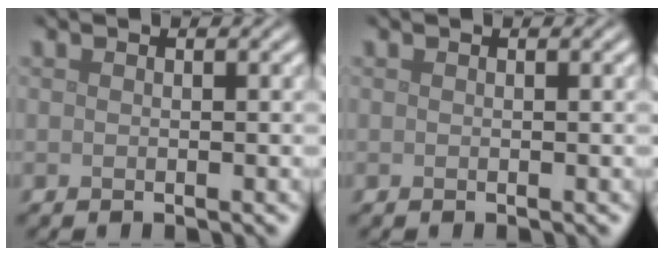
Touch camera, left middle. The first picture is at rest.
{"total": 0.0}